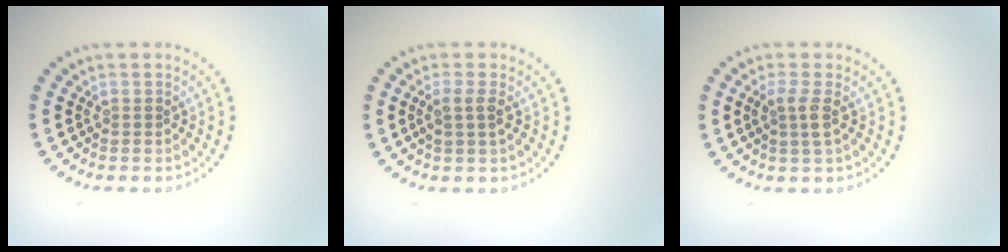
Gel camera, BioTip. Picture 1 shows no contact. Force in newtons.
{"total": 1.6, "press": 1.4, "slide": 0.8}
{"total": 1.8, "press": 1.5, "slide": 1.0}